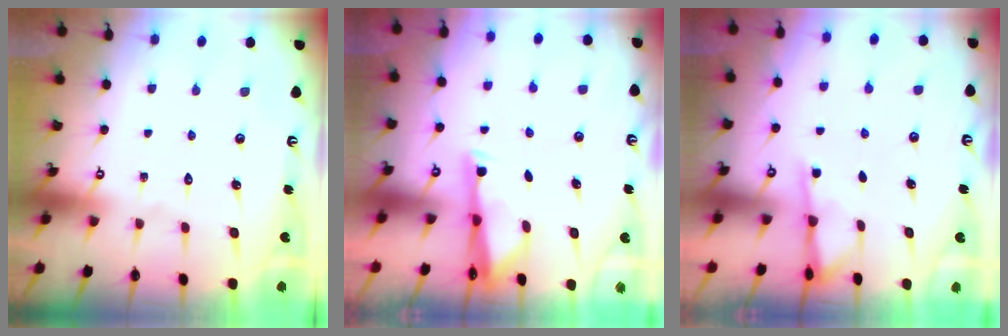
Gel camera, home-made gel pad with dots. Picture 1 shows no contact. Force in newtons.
{"total": 3.0, "press": 2.9, "slide": 0.5}
{"total": 1.9, "press": 1.8, "slide": 0.4}